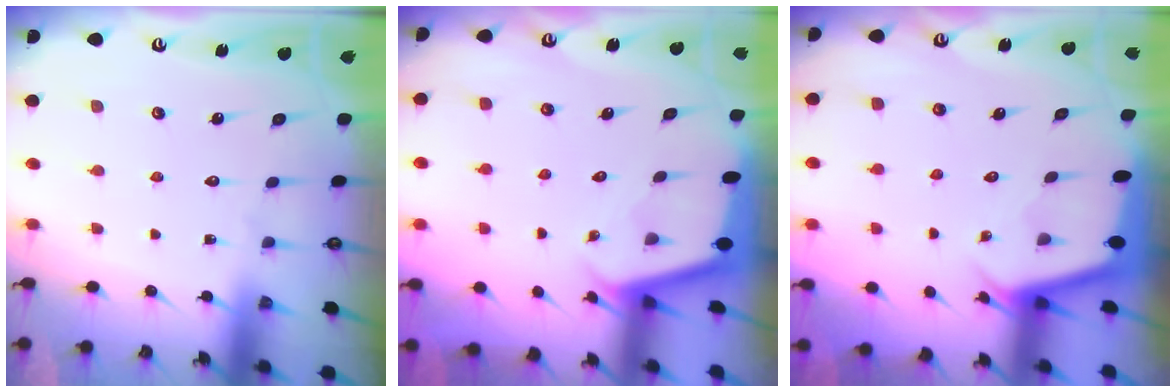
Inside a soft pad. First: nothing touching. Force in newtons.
{"total": 1.9, "press": 1.9, "slide": 0.1}
{"total": 2.1, "press": 2.1, "slide": 0.1}